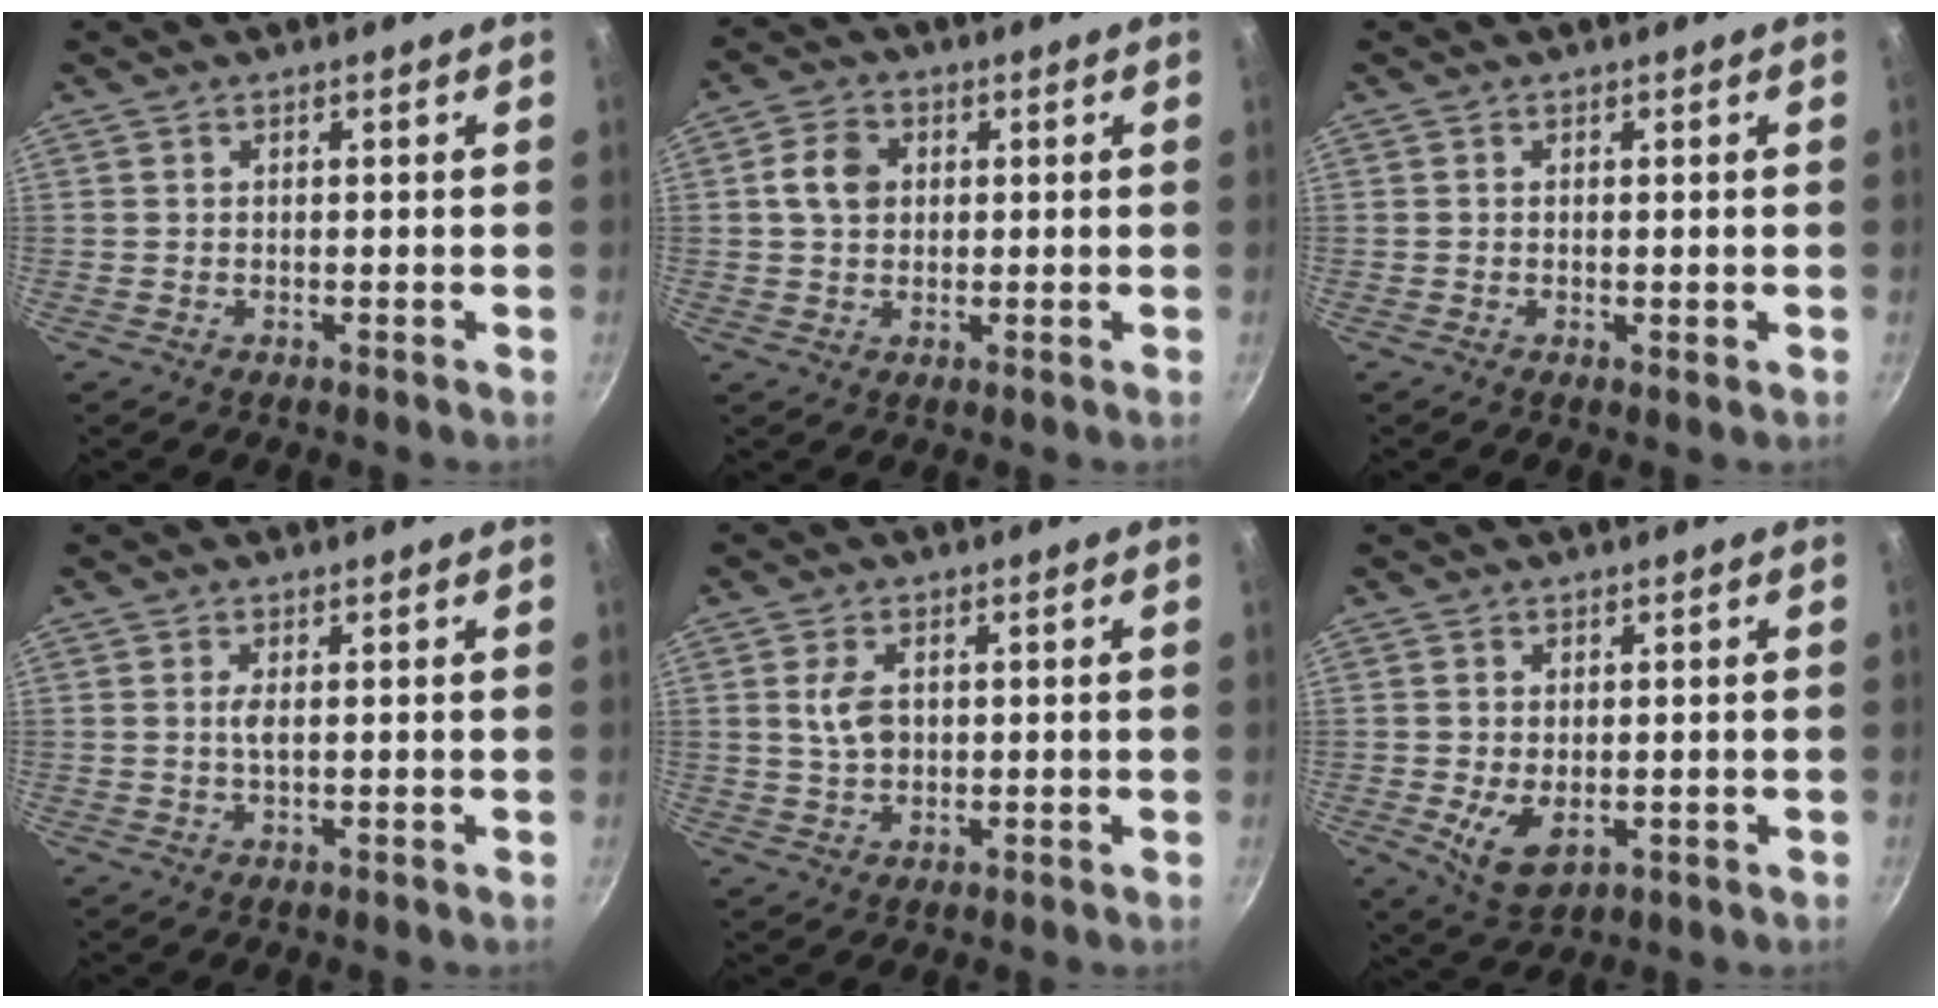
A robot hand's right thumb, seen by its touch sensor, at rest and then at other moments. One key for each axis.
{"total": 6.0, "fx": 1.0, "fy": 4.7, "fz": 3.5, "tx": -0.048, "ty": 0.008, "tz": 0.011}
{"total": 0.9, "fx": -0.1, "fy": 0.3, "fz": 0.9, "tx": -0.013, "ty": -0.002, "tz": -0.002}
{"total": 1.8, "fx": 0.2, "fy": 0.5, "fz": 1.7, "tx": -0.038, "ty": 0.000, "tz": 0.004}
{"total": 4.8, "fx": 0.7, "fy": 3.1, "fz": 3.5, "tx": -0.061, "ty": 0.002, "tz": 0.014}
{"total": 6.8, "fx": -1.1, "fy": 4.1, "fz": 5.3, "tx": -0.094, "ty": -0.018, "tz": -0.010}